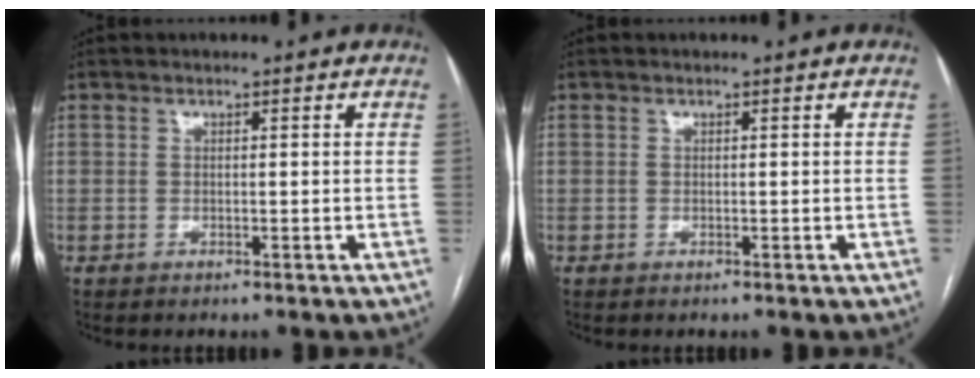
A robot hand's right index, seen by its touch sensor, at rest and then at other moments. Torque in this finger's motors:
{"motor_torque": [-0.10, -0.01, 0.02, 0.01]}